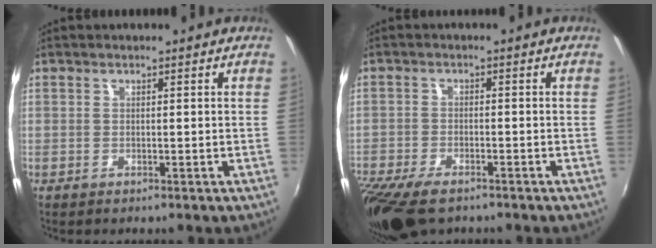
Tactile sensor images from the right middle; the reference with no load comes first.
{"total": 11.5, "force": [-8.5, 4.3, 6.4], "torque": [-0.162, -0.049, -0.157]}